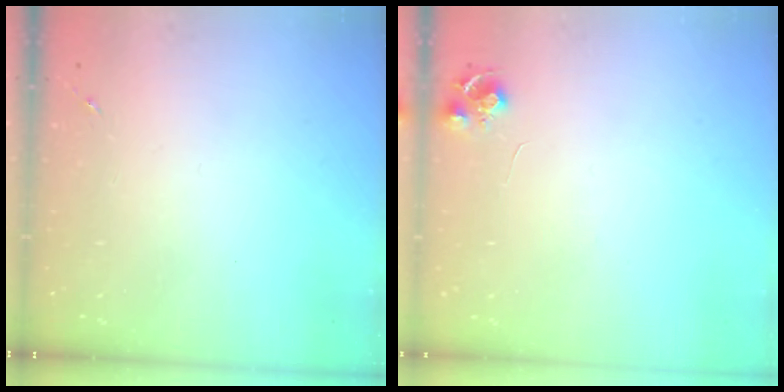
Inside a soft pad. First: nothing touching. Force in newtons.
{"total": 6.8, "press": 6.7, "slide": 0.9}